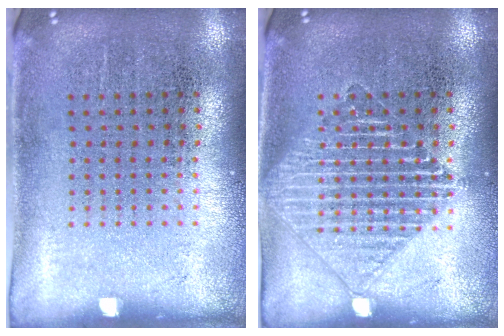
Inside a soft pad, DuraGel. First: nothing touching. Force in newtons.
{"total": 2.8, "press": 2.8, "slide": 0.5}